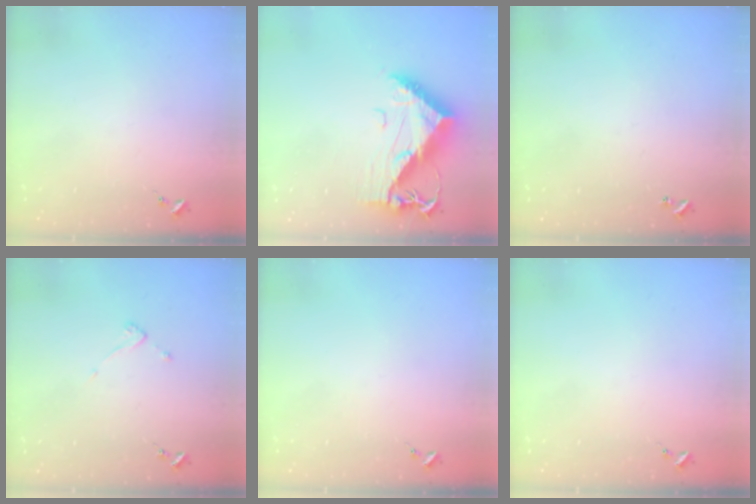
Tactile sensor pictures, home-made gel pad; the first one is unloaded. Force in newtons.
{"total": 14.0, "press": 14.0, "slide": 1.3}
{"total": 0.9, "press": 0.9, "slide": 0.2}
{"total": 3.4, "press": 3.4, "slide": 0.1}
{"total": 0.0}
{"total": 0.0}